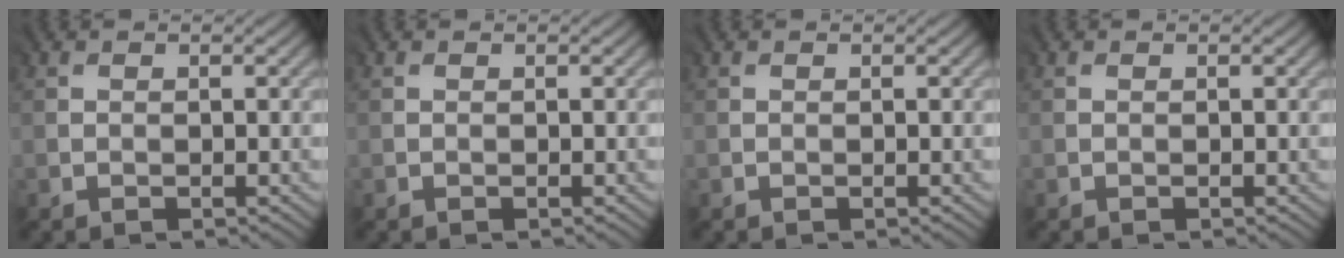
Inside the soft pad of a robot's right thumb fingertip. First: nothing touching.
{"total": 0.0}
{"total": 0.0}
{"total": 0.0}